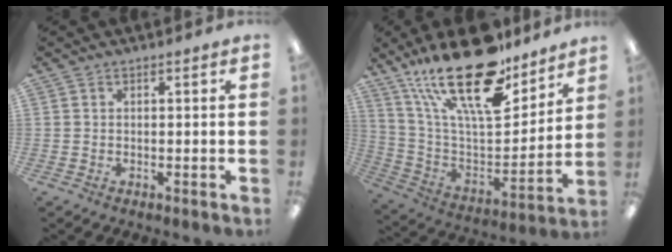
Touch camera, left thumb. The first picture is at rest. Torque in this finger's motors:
{"motor_torque": [2.12, 0.54, 2.10, -0.67, 0.66]}